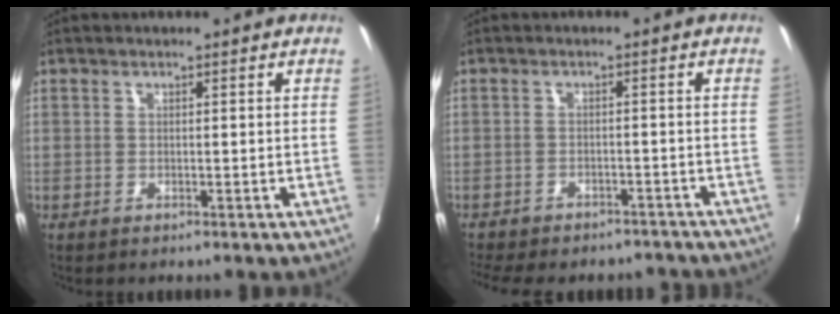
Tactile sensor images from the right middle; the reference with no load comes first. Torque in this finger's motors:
{"motor_torque": [0.96, -1.17, 0.38, 0.12]}